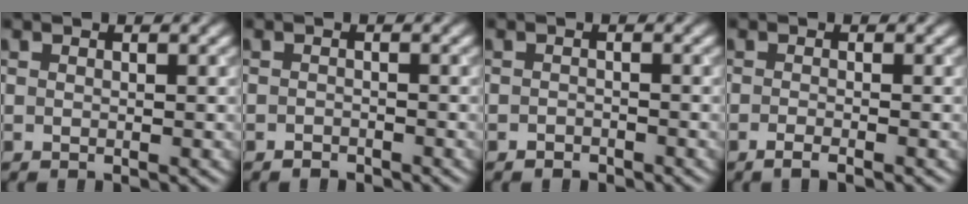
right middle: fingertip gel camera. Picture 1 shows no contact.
{"total": 0.8, "force": [-0.8, 0.3, 0.1], "torque": [0.001, -0.001, -0.013]}
{"total": 0.9, "force": [-0.7, 0.4, 0.1], "torque": [0.001, 0.001, -0.013]}
{"total": 1.6, "force": [-0.9, 0.4, 1.2], "torque": [-0.013, -0.004, -0.020]}